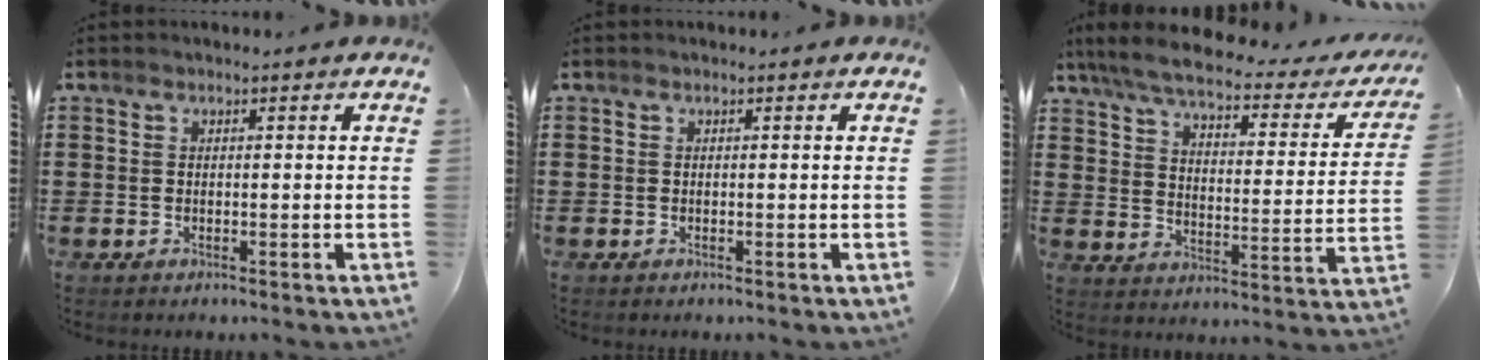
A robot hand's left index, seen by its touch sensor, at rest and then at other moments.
{"total": 0.0}
{"total": 5.9, "force": [4.8, 0.7, 3.3], "torque": [-0.086, -0.028, 0.079]}